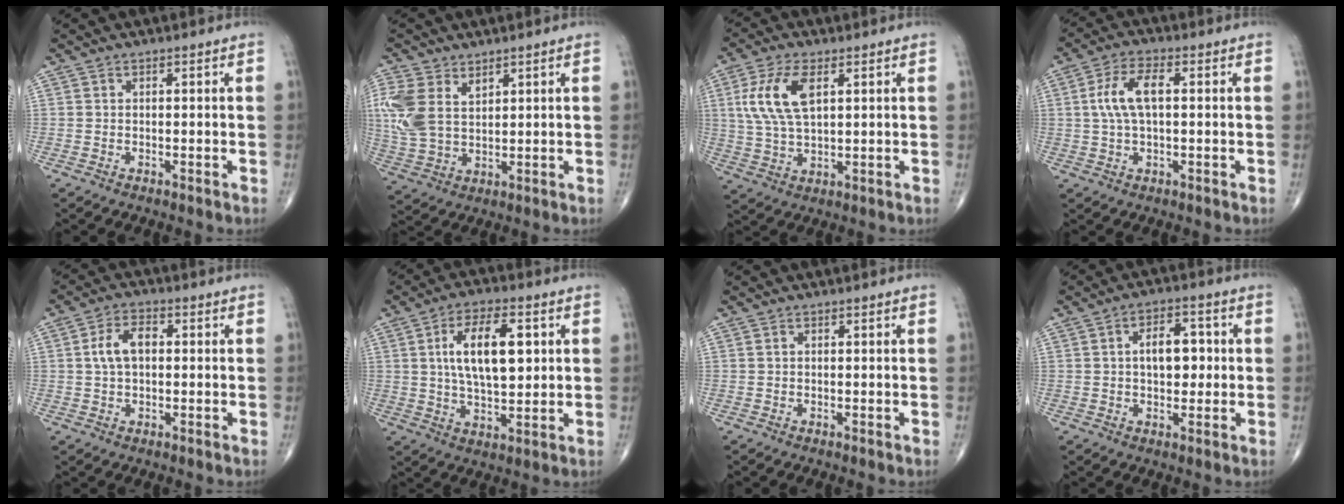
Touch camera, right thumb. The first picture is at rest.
{"total": 10.8, "force": [4.3, 6.8, 7.2], "torque": [-0.166, -0.006, 0.097]}
{"total": 10.3, "force": [3.1, 4.8, 8.6], "torque": [-0.183, -0.003, 0.064]}
{"total": 7.6, "force": [0.9, 3.3, 6.8], "torque": [-0.142, 0.016, 0.014]}
{"total": 6.1, "force": [0.7, 3.5, 4.9], "torque": [-0.090, 0.016, 0.006]}
{"total": 13.0, "force": [2.8, 5.9, 11.3], "torque": [-0.180, -0.004, 0.051]}
{"total": 0.8, "force": [-0.1, 0.7, 0.4], "torque": [-0.001, 0.002, -0.005]}
{"total": 7.4, "force": [0.7, 4.2, 6.0], "torque": [-0.071, 0.012, 0.006]}